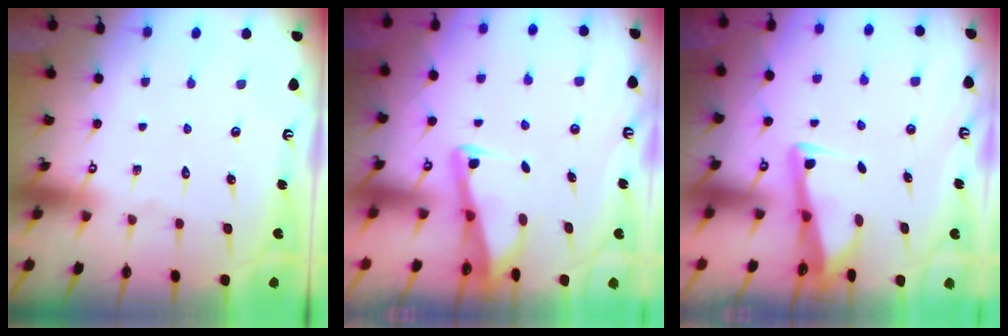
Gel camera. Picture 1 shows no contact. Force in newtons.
{"total": 2.9, "press": 2.8, "slide": 0.3}
{"total": 3.0, "press": 3.0, "slide": 0.3}